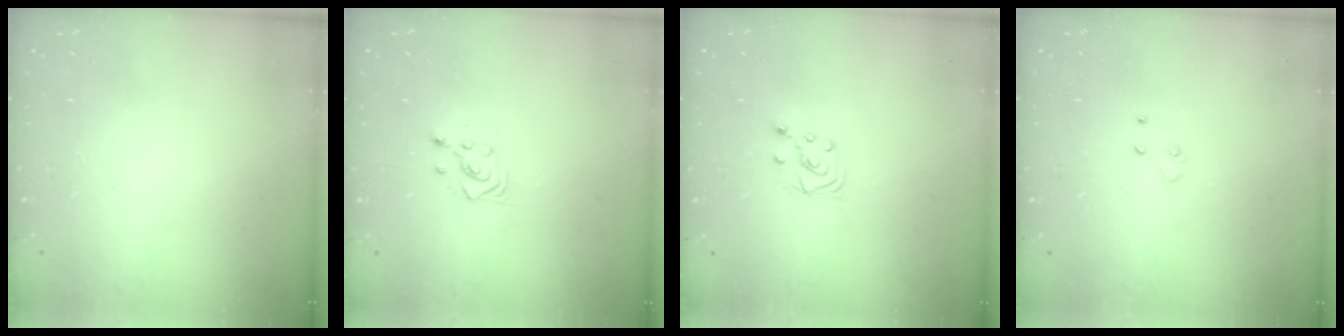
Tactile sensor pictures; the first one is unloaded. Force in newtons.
{"total": 3.0, "press": 3.0, "slide": 0.5}
{"total": 4.5, "press": 4.5, "slide": 0.5}
{"total": 3.5, "press": 3.5, "slide": 0.3}